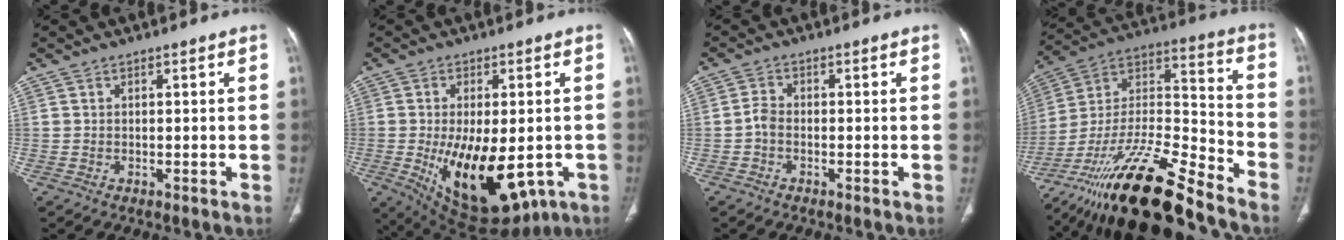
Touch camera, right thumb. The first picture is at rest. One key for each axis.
{"total": 19.8, "fx": -5.0, "fy": 10.1, "fz": 16.3, "tx": -0.248, "ty": -0.017, "tz": -0.045}
{"total": 2.0, "fx": -0.8, "fy": 1.2, "fz": 1.4, "tx": -0.028, "ty": 0.007, "tz": -0.022}
{"total": 24.4, "fx": -19.3, "fy": 4.5, "fz": 14.2, "tx": -0.287, "ty": 0.065, "tz": -0.353}